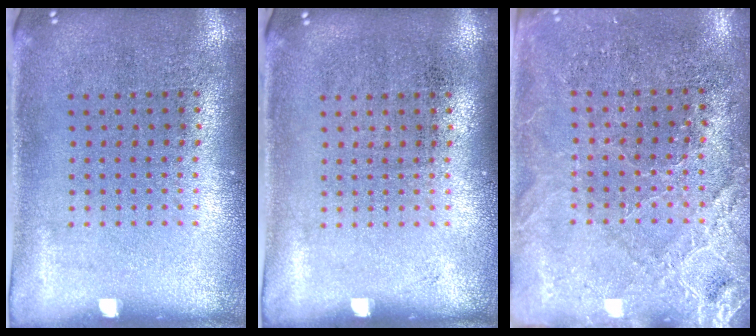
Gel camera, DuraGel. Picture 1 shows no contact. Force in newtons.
{"total": 0.0}
{"total": 2.8, "press": 2.8, "slide": 0.3}